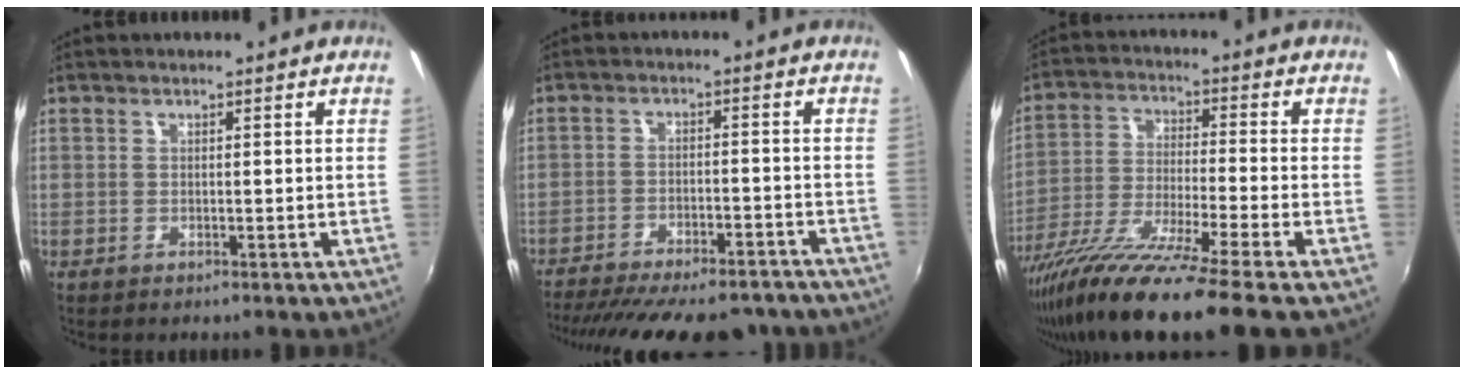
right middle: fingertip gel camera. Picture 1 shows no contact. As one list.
[{"total": 22.3, "force": [-18.9, 6.7, 9.9], "torque": [-0.198, -0.017, -0.251]}, {"total": 16.6, "force": [-13.2, -1.5, 10.1], "torque": [-0.198, -0.051, -0.235]}]